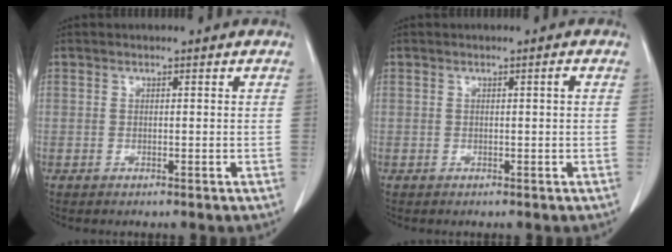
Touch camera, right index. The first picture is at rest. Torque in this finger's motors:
{"motor_torque": [0.12, -0.06, -0.01, 0.00]}